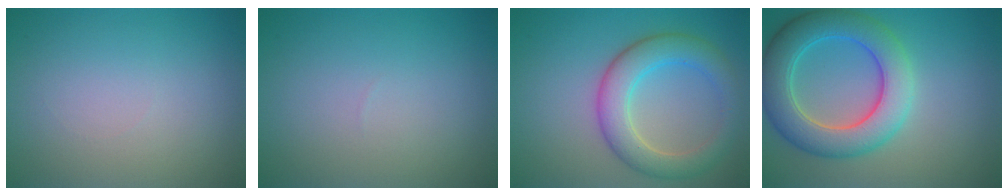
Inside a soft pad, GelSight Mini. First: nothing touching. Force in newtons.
{"total": 0.0}
{"total": 5.5, "press": 5.5, "slide": 0.2}
{"total": 7.3, "press": 7.3, "slide": 0.2}